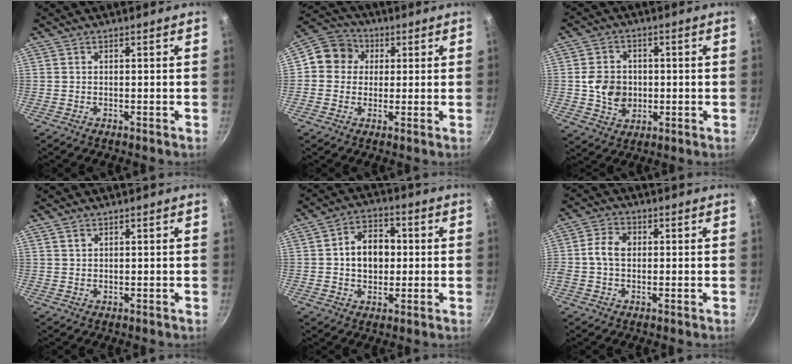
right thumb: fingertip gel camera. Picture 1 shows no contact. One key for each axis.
{"total": 8.2, "fx": 1.3, "fy": 7.6, "fz": 2.9, "tx": -0.017, "ty": 0.016, "tz": 0.001}
{"total": 8.2, "fx": -0.3, "fy": 6.8, "fz": 4.6, "tx": -0.057, "ty": 0.006, "tz": -0.005}
{"total": 1.2, "fx": 0.8, "fy": 0.7, "fz": 0.5, "tx": -0.007, "ty": -0.001, "tz": 0.016}
{"total": 9.5, "fx": 0.6, "fy": 7.1, "fz": 6.4, "tx": -0.067, "ty": 0.015, "tz": 0.003}
{"total": 5.2, "fx": 0.3, "fy": 3.9, "fz": 3.5, "tx": -0.062, "ty": 0.011, "tz": -0.006}